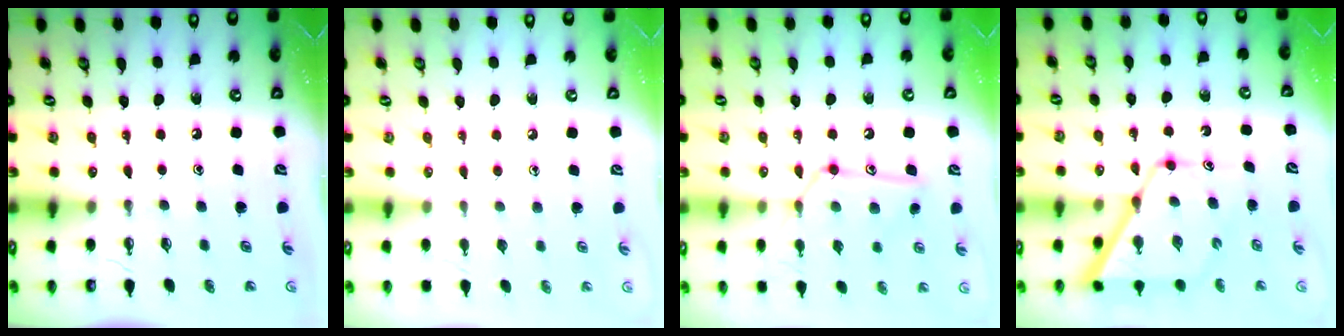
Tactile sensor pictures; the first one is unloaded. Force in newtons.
{"total": 3.8, "press": 3.7, "slide": 0.4}
{"total": 12.2, "press": 12.2, "slide": 0.8}
{"total": 12.9, "press": 12.9, "slide": 1.1}